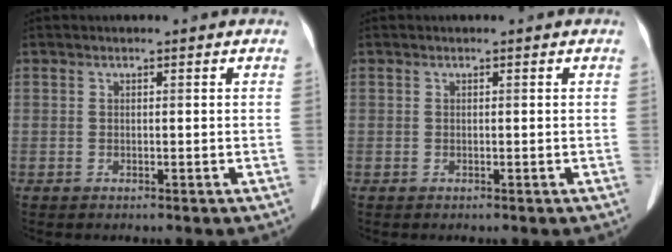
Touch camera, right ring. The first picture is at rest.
{"total": 0.0}